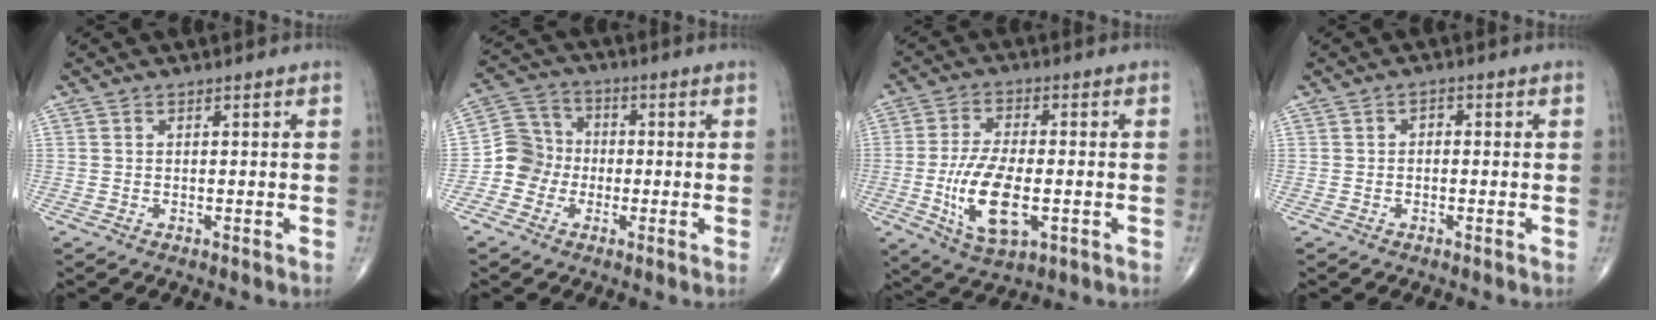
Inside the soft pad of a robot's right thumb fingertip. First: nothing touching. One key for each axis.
{"total": 7.3, "fx": -2.0, "fy": 6.8, "fz": 1.9, "tx": -0.006, "ty": 0.027, "tz": -0.049}
{"total": 12.5, "fx": -2.7, "fy": 5.5, "fz": 10.9, "tx": -0.209, "ty": -0.002, "tz": -0.043}
{"total": 1.2, "fx": -0.1, "fy": 0.9, "fz": 0.8, "tx": 0.000, "ty": 0.006, "tz": -0.007}